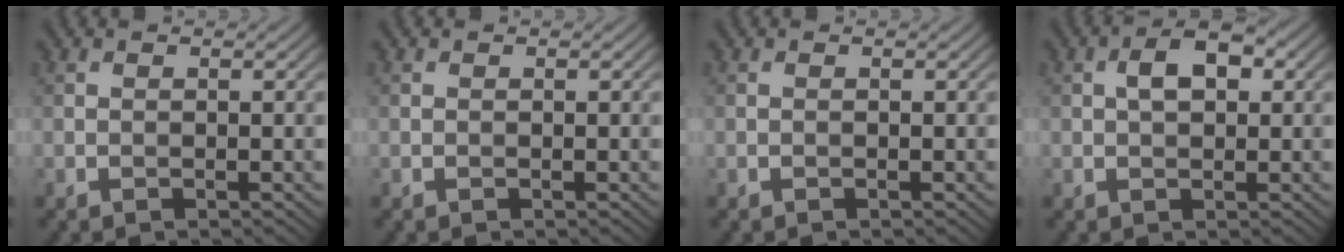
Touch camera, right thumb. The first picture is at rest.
{"total": 0.0}
{"total": 0.0}
{"total": 4.3, "force": [1.0, 2.4, 3.5], "torque": [-0.063, 0.009, 0.013]}